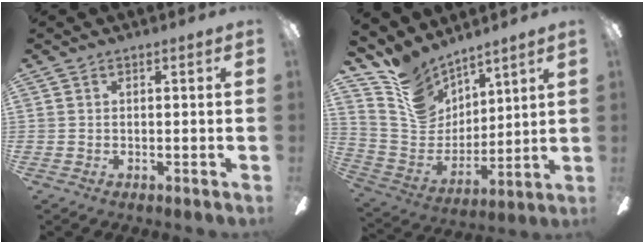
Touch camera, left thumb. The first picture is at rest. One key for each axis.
{"total": 12.8, "fx": 10.5, "fy": 6.9, "fz": 2.8, "tx": -0.087, "ty": -0.078, "tz": 0.205}